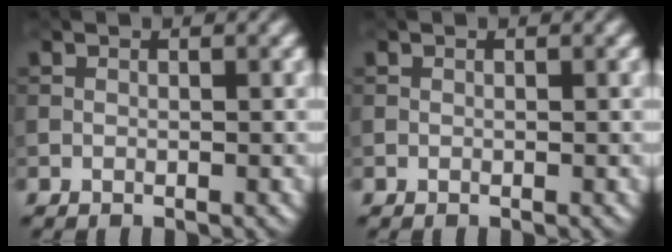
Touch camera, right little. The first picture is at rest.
{"total": 0.0}